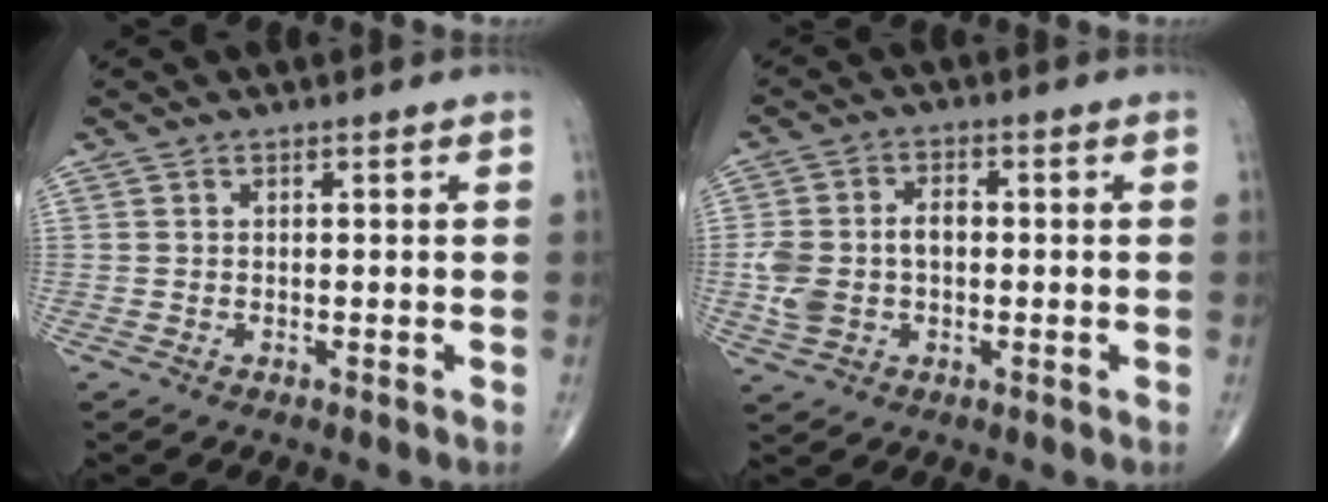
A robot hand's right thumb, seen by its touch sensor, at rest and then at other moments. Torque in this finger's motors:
{"motor_torque": [1.28, 1.13, 0.90, 0.00, 0.06]}